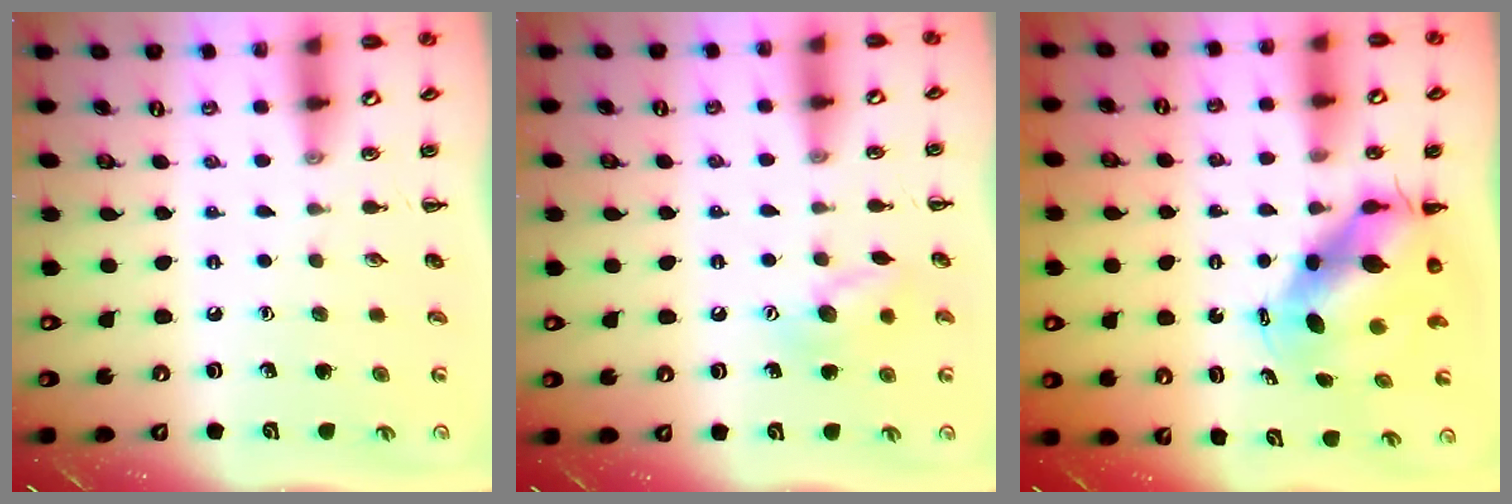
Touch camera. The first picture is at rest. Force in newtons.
{"total": 10.0, "press": 9.9, "slide": 1.7}
{"total": 6.8, "press": 6.6, "slide": 1.6}